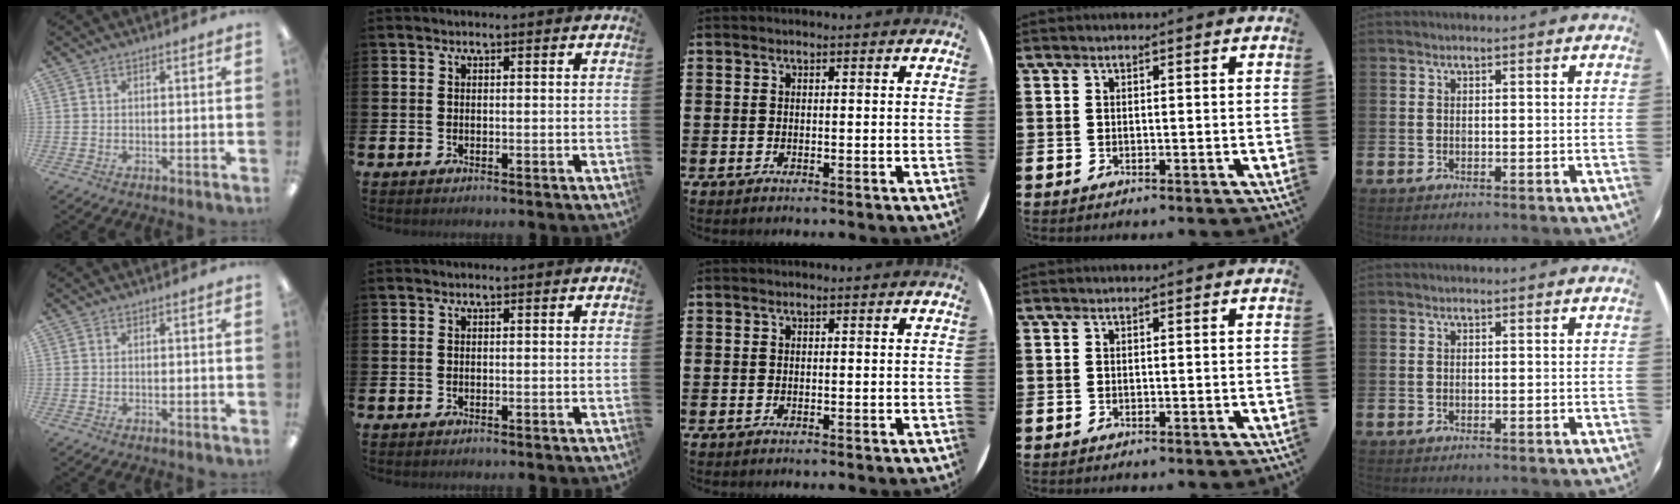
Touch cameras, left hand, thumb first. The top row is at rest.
{}